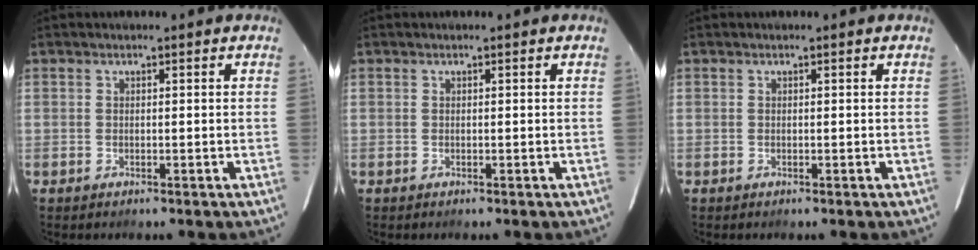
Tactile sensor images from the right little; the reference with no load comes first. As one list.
[{"total": 0.0}, {"total": 0.0}]